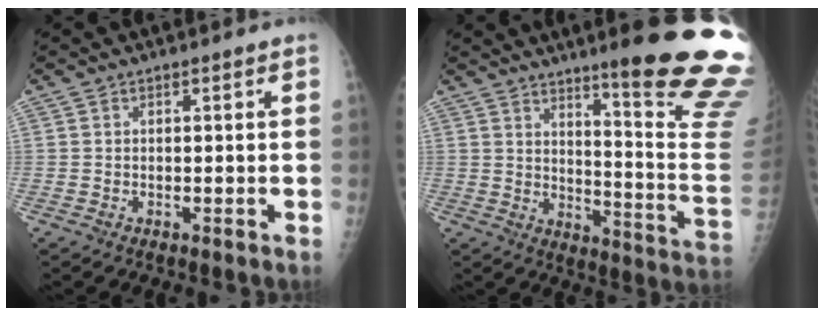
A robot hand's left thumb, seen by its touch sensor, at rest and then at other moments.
{"total": 22.0, "force": [15.2, 1.4, 15.9], "torque": [-0.186, -0.122, 0.202]}